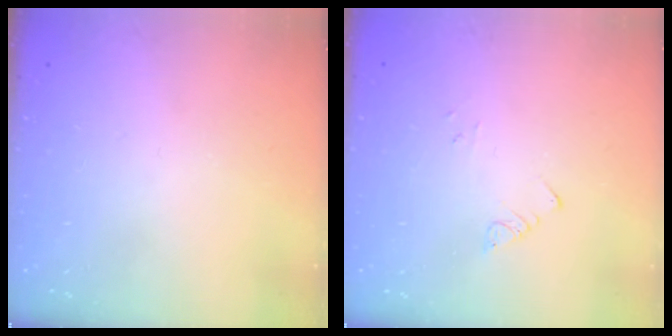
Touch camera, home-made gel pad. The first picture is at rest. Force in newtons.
{"total": 1.8, "press": 1.8, "slide": 0.2}